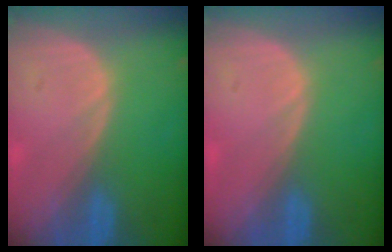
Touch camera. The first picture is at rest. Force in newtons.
{"total": 0.6, "press": 0.1, "slide": 0.6}